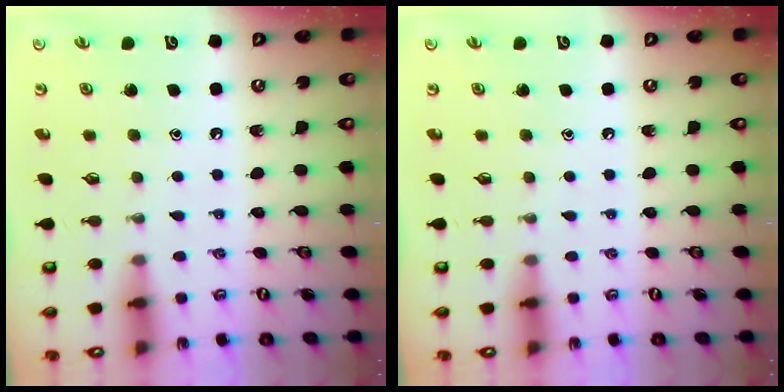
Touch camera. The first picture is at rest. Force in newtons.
{"total": 0.0}